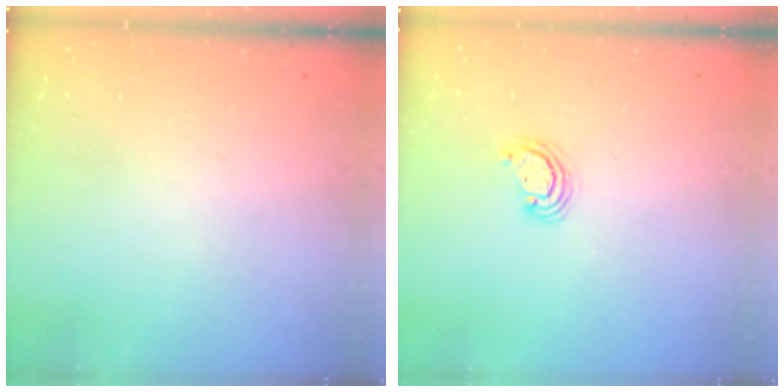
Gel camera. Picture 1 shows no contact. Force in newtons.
{"total": 2.8, "press": 2.8, "slide": 0.3}